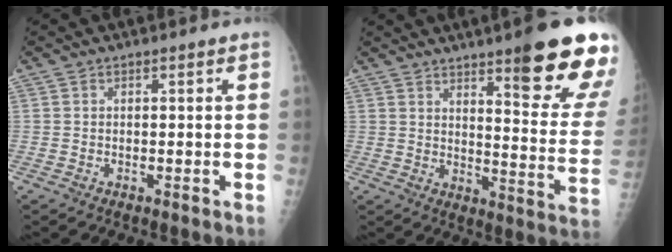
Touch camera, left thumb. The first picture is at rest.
{"total": 20.0, "force": [12.4, 3.2, 15.4], "torque": [-0.173, -0.068, 0.167]}